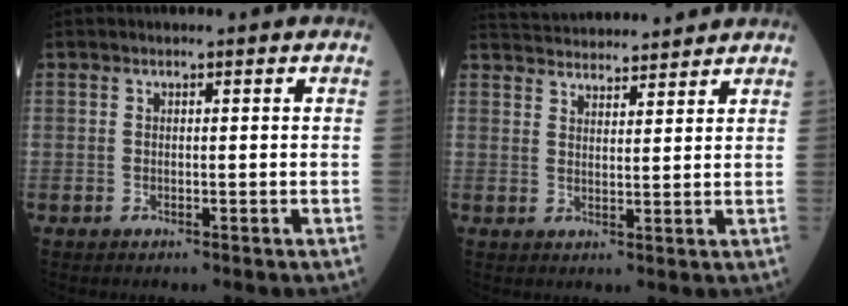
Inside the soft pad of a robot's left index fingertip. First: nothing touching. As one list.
[{"total": 12.8, "force": [12.3, 1.7, 3.2], "torque": [-0.052, 0.032, 0.183]}]